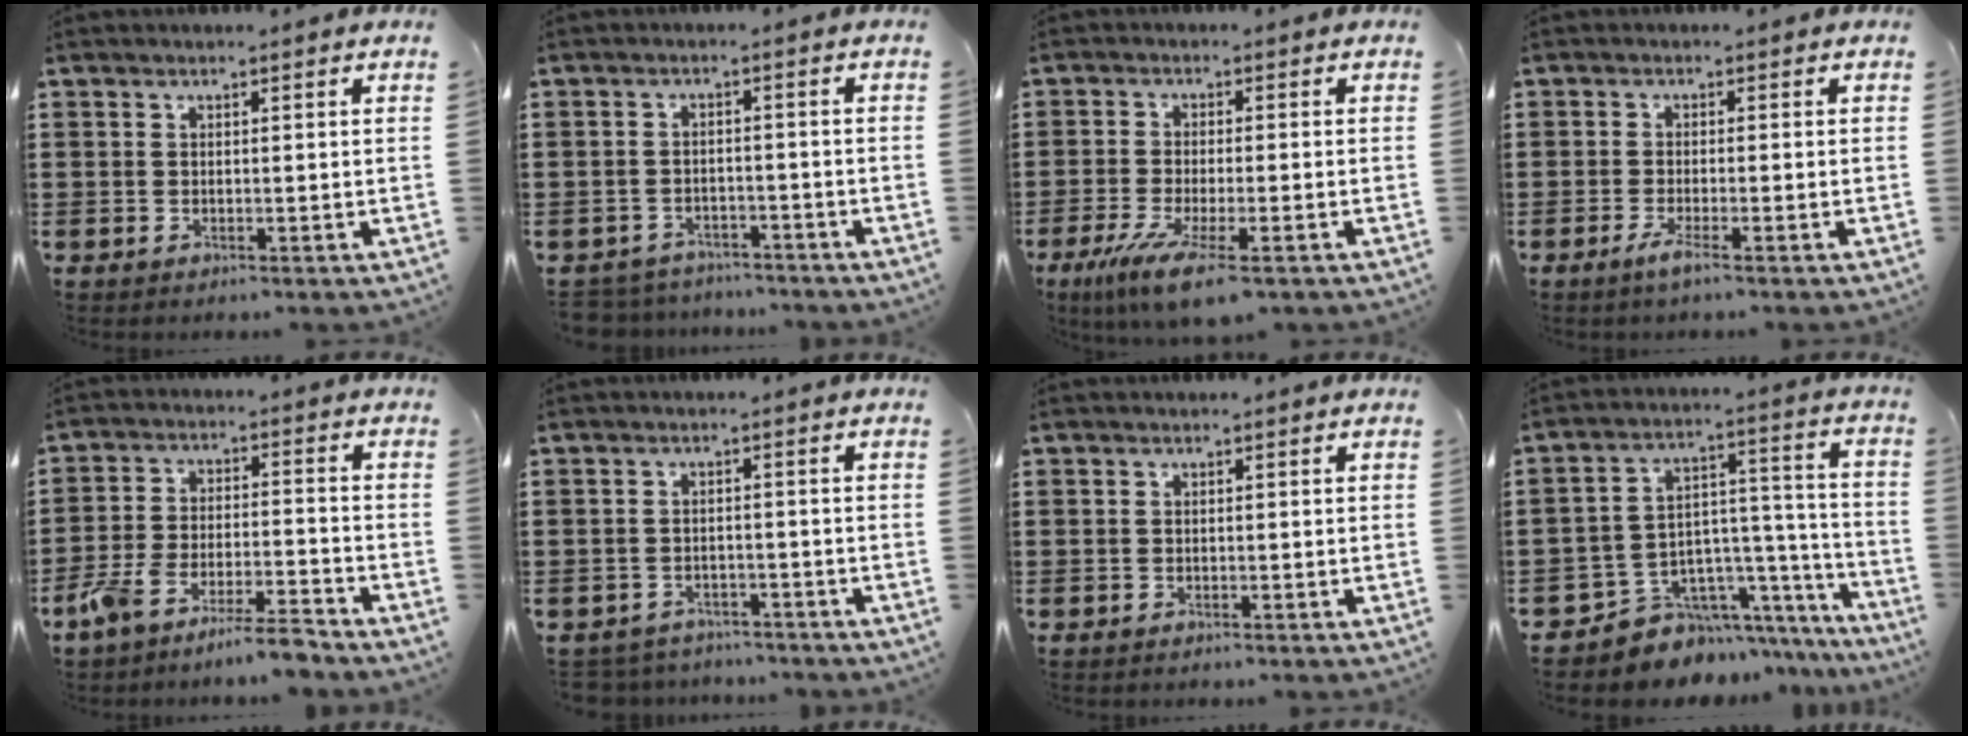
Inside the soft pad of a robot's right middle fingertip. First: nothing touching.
{"total": 3.2, "force": [-3.2, 0.5, -0.3], "torque": [-0.011, -0.005, -0.071]}
{"total": 6.9, "force": [-4.1, 1.1, 5.4], "torque": [-0.114, -0.017, -0.074]}
{"total": 2.2, "force": [-1.3, -0.1, 1.8], "torque": [-0.038, -0.007, -0.025]}
{"total": 7.4, "force": [-7.0, 0.1, 2.5], "torque": [-0.061, -0.002, -0.139]}
{"total": 2.7, "force": [-2.6, 0.4, -0.4], "torque": [-0.003, -0.001, -0.059]}
{"total": 0.7, "force": [-0.5, 0.4, -0.1], "torque": [0.002, 0.001, -0.011]}
{"total": 6.2, "force": [-5.0, 3.8, -0.1], "torque": [-0.007, -0.003, -0.087]}